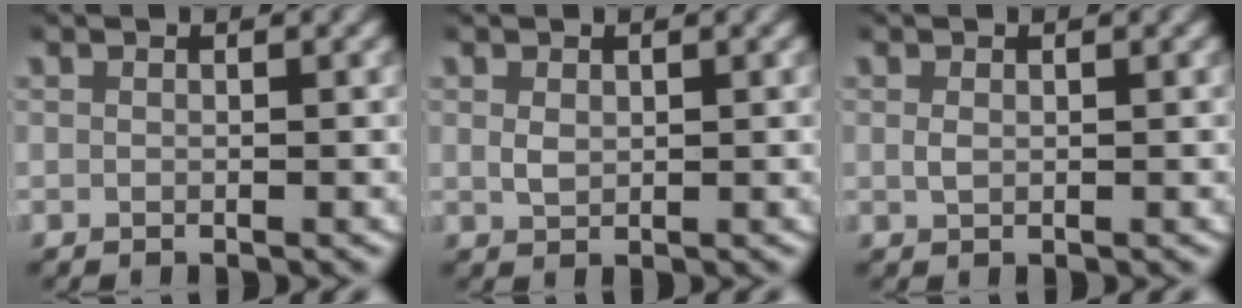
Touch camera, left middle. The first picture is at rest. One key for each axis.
{"total": 1.2, "fx": 0.3, "fy": 0.8, "fz": 0.8, "tx": -0.020, "ty": -0.006, "tz": 0.014}
{"total": 0.8, "fx": 0.2, "fy": 0.4, "fz": 0.6, "tx": -0.015, "ty": -0.004, "tz": 0.008}